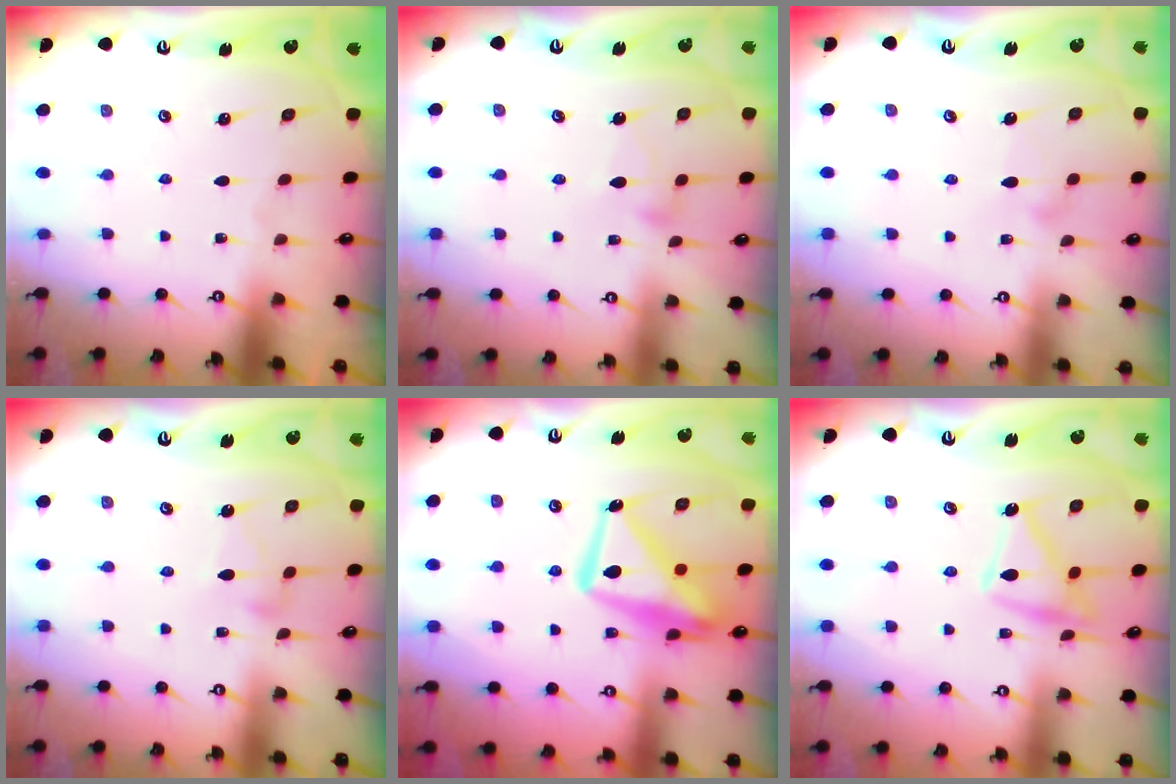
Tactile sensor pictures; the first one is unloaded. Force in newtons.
{"total": 4.0, "press": 4.0, "slide": 0.3}
{"total": 7.6, "press": 7.6, "slide": 0.4}
{"total": 3.9, "press": 3.9, "slide": 0.4}
{"total": 14.9, "press": 14.8, "slide": 1.7}
{"total": 13.5, "press": 13.4, "slide": 0.7}